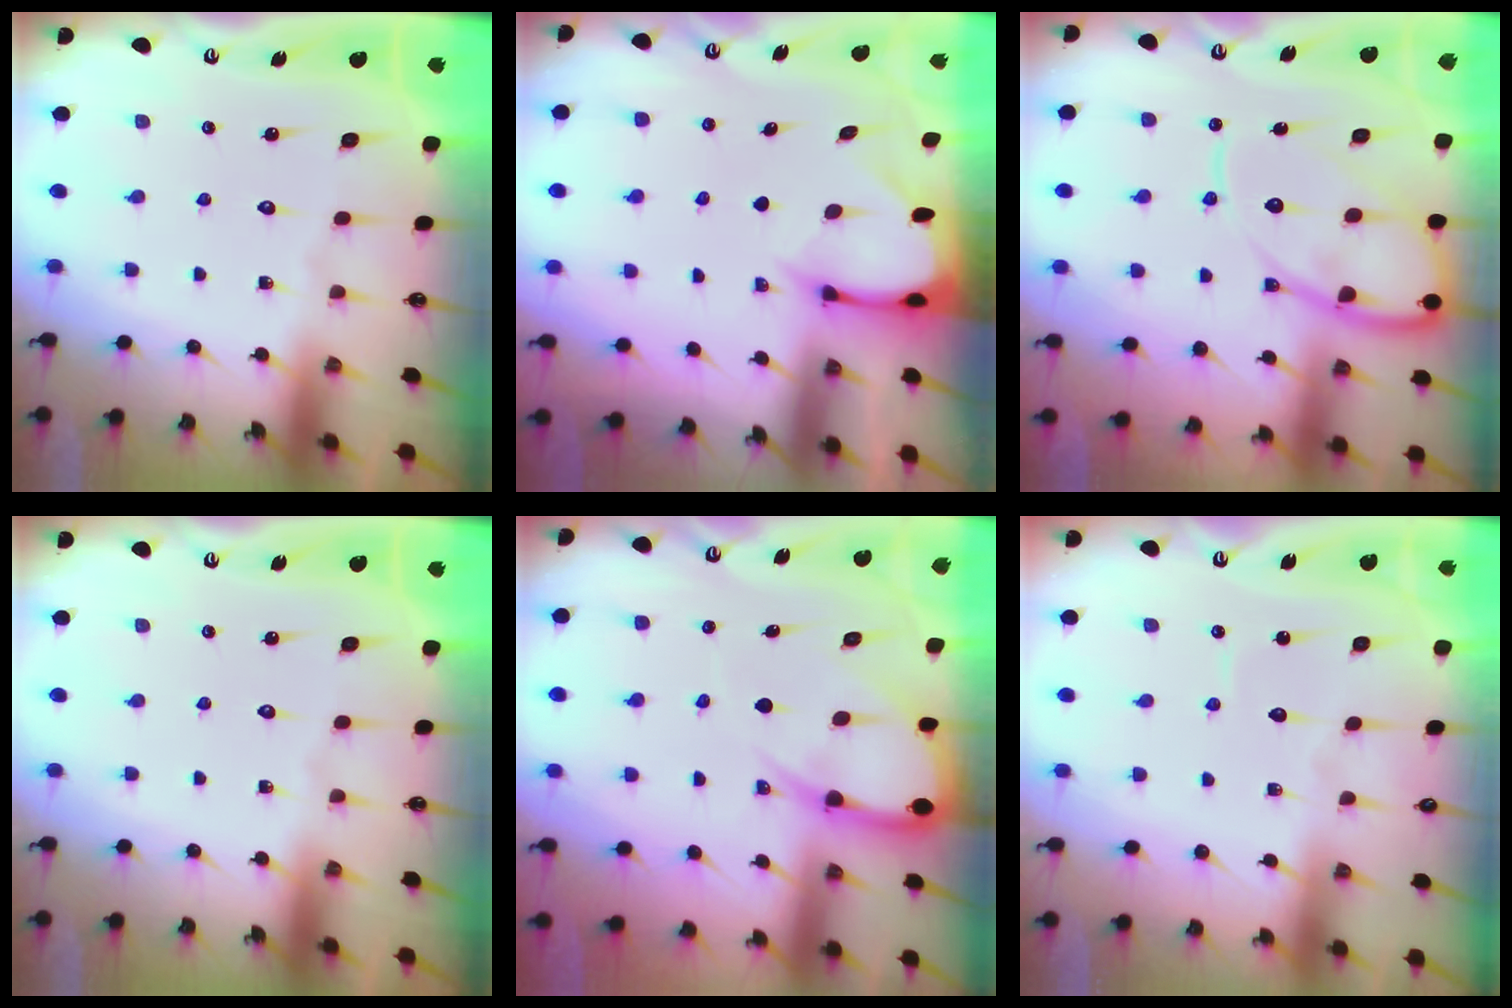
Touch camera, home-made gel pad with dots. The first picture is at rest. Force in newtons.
{"total": 2.4, "press": 2.4, "slide": 0.3}
{"total": 12.8, "press": 12.8, "slide": 1.3}
{"total": 0.0}
{"total": 8.4, "press": 8.3, "slide": 1.0}
{"total": 3.4, "press": 3.3, "slide": 0.3}